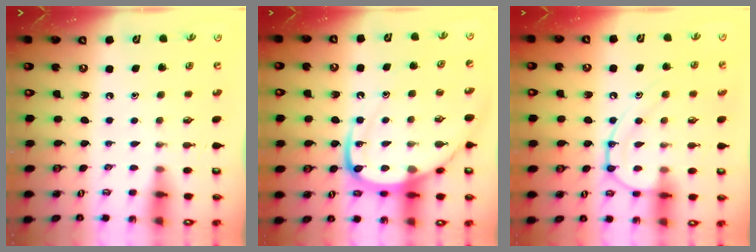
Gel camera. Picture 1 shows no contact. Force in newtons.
{"total": 16.3, "press": 16.2, "slide": 1.8}
{"total": 11.6, "press": 11.5, "slide": 1.2}